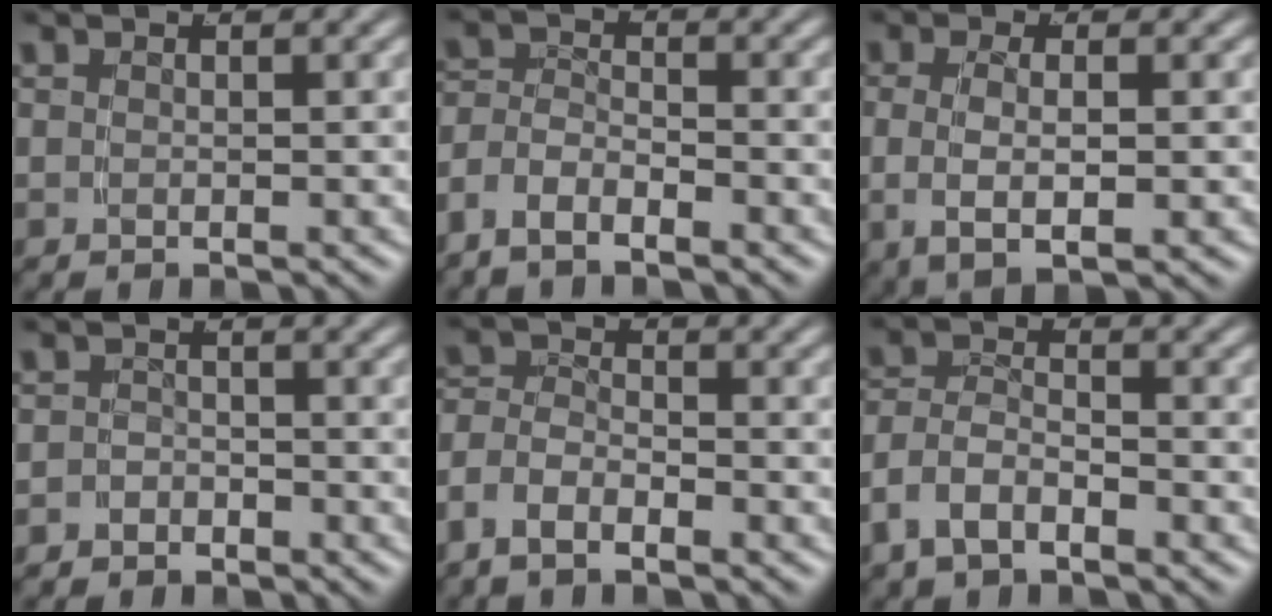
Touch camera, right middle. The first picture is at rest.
{"total": 3.7, "force": [-2.3, 2.4, 1.7], "torque": [-0.049, -0.016, -0.040]}
{"total": 4.6, "force": [-0.2, 2.1, 4.1], "torque": [-0.083, -0.009, 0.004]}
{"total": 2.2, "force": [-1.8, 1.2, -0.2], "torque": [0.003, -0.014, -0.027]}
{"total": 4.0, "force": [-1.9, 2.9, 2.0], "torque": [-0.056, -0.016, -0.034]}
{"total": 4.8, "force": [-2.3, 3.4, 2.4], "torque": [-0.064, -0.020, -0.036]}